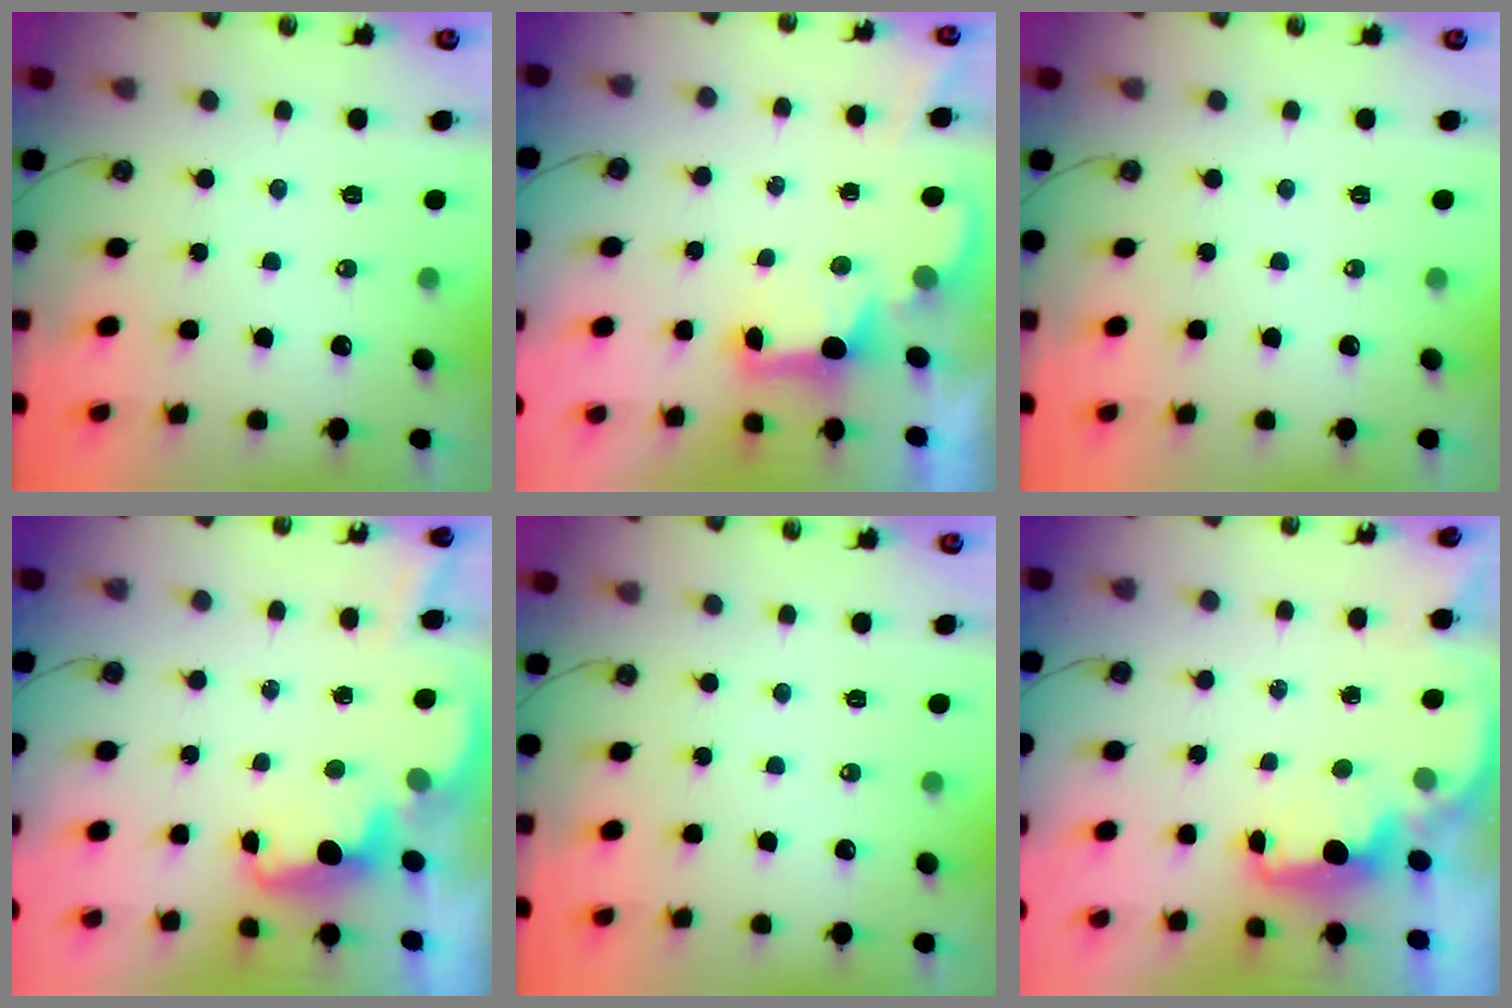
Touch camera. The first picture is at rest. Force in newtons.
{"total": 2.3, "press": 2.2, "slide": 0.7}
{"total": 0.0}
{"total": 3.7, "press": 3.7, "slide": 0.7}
{"total": 0.0}
{"total": 2.2, "press": 2.1, "slide": 0.6}